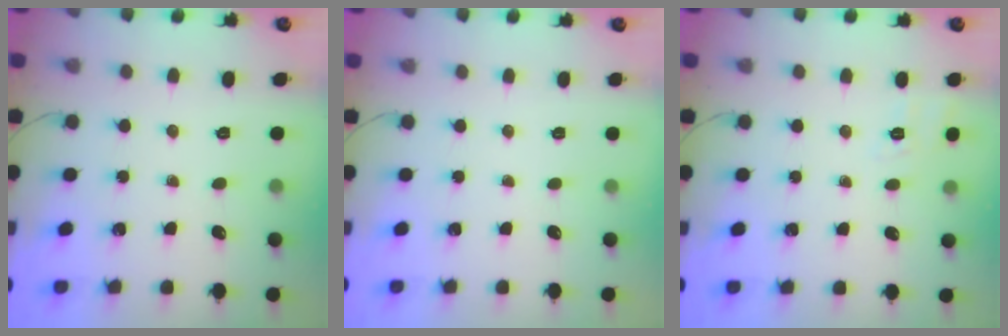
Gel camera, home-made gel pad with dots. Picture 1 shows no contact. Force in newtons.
{"total": 2.4, "press": 2.4, "slide": 0.5}
{"total": 2.3, "press": 1.2, "slide": 1.9}